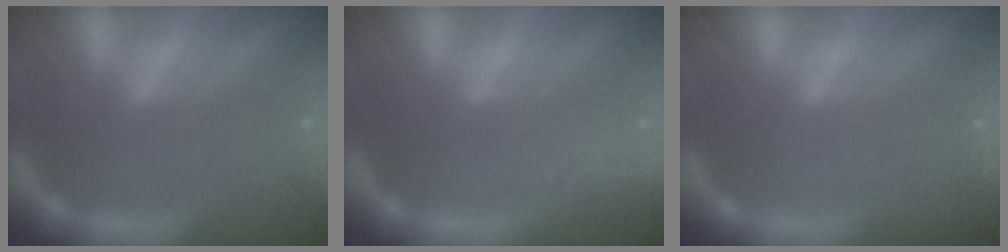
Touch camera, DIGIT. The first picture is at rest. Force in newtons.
{"total": 2.4}
{"total": 0.0}